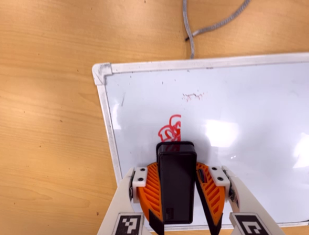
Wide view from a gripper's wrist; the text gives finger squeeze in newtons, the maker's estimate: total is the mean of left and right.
{"total": 13.7, "left": 16.7, "right": 10.7}